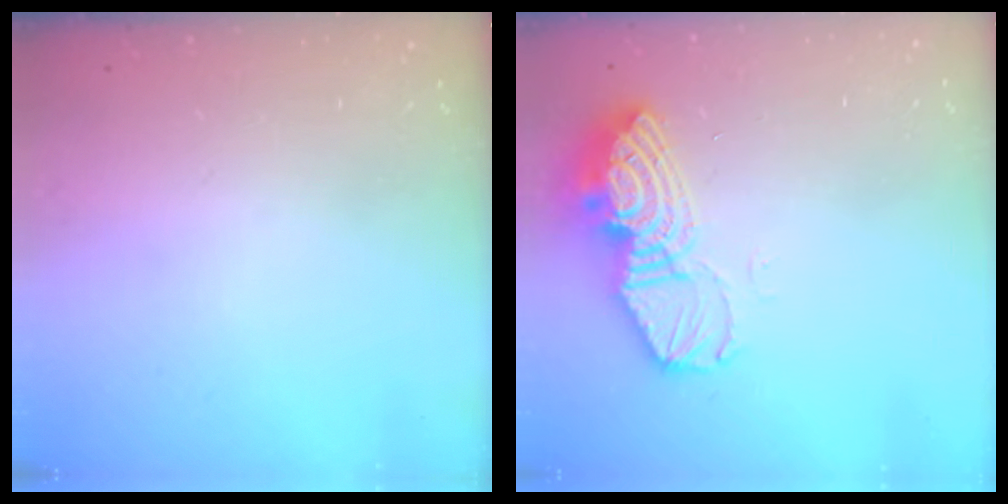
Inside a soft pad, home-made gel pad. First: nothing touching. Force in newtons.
{"total": 14.8, "press": 14.7, "slide": 1.5}